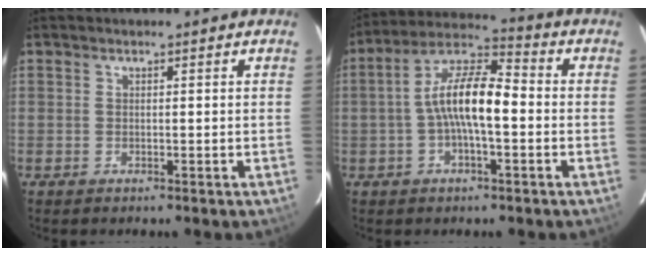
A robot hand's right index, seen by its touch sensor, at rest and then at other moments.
{"total": 10.8, "force": [-1.4, 3.3, 10.2], "torque": [-0.199, 0.022, -0.033]}